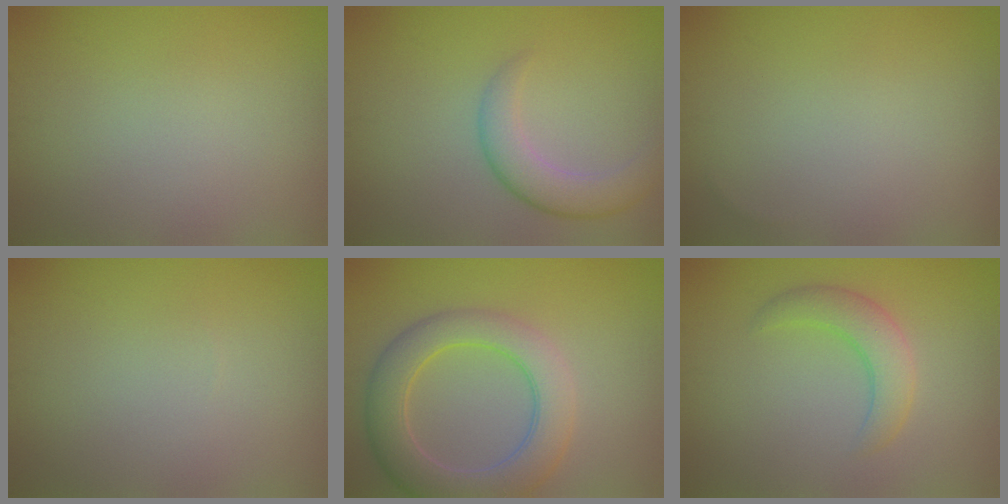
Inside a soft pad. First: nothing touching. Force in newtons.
{"total": 3.6, "press": 3.6, "slide": 0.2}
{"total": 0.0}
{"total": 0.0}
{"total": 6.5, "press": 6.5, "slide": 0.7}
{"total": 3.2, "press": 3.2, "slide": 0.1}